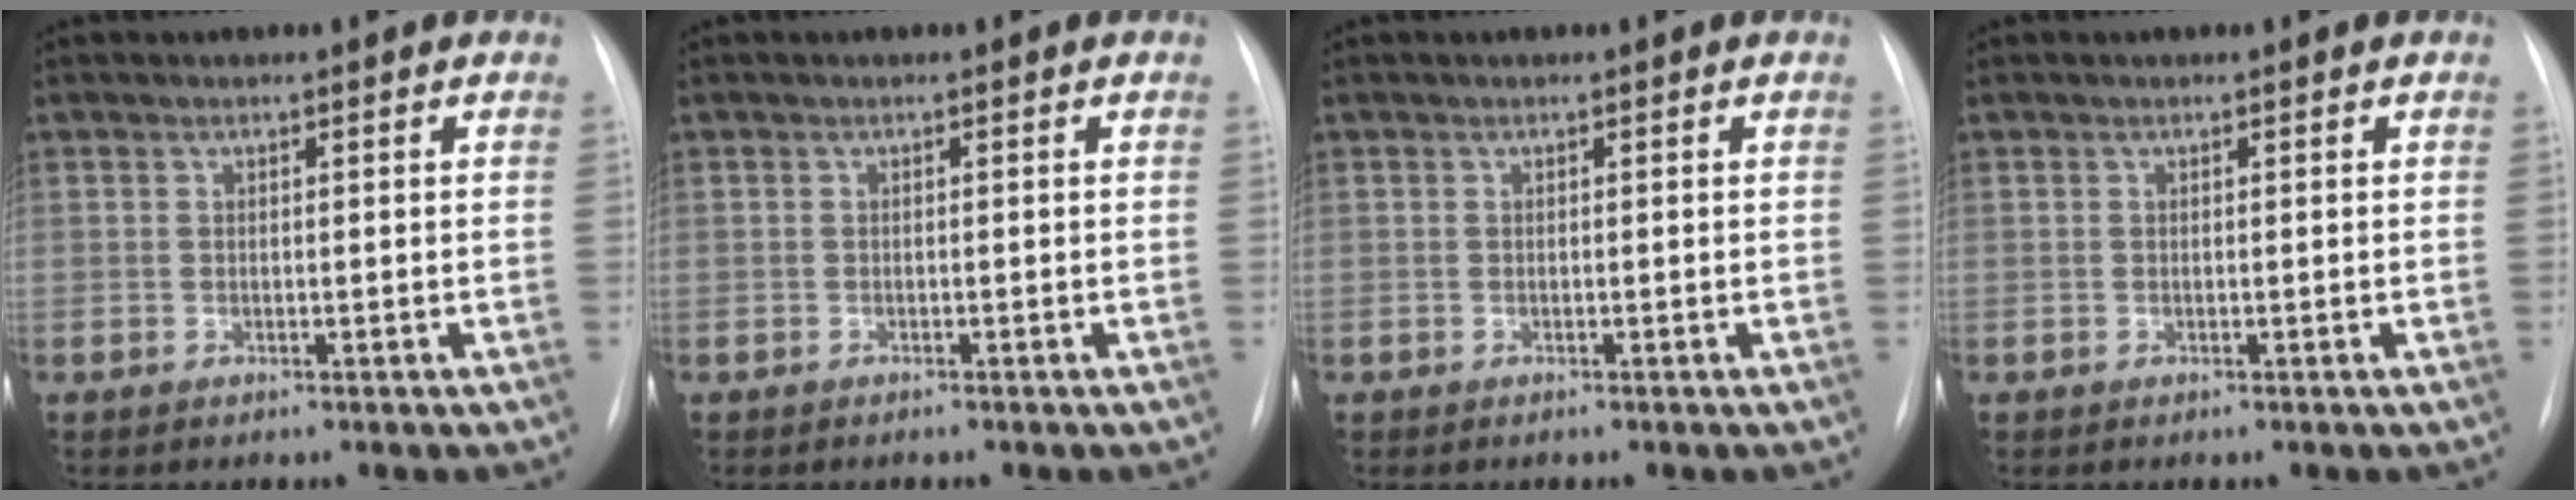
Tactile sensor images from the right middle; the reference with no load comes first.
{"total": 0.0}
{"total": 0.0}
{"total": 0.0}